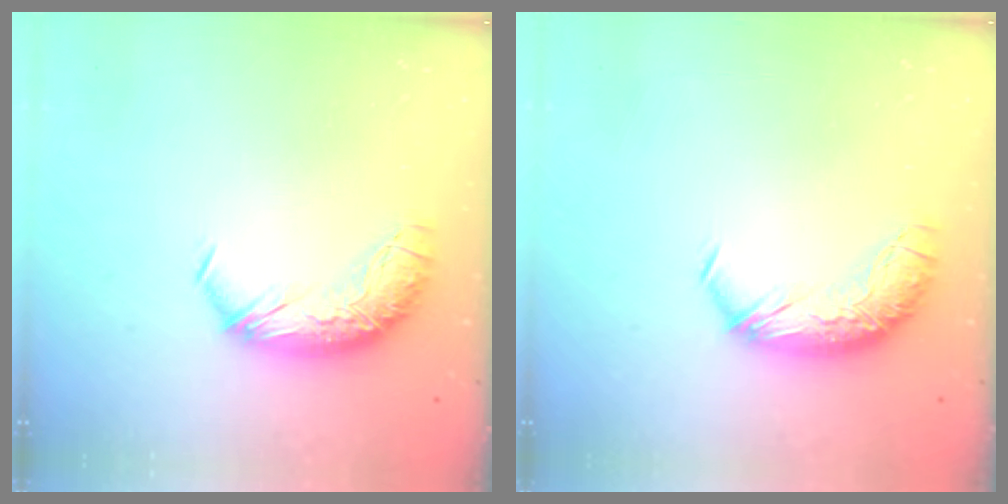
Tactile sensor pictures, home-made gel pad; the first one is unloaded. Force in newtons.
{"total": 0.0}